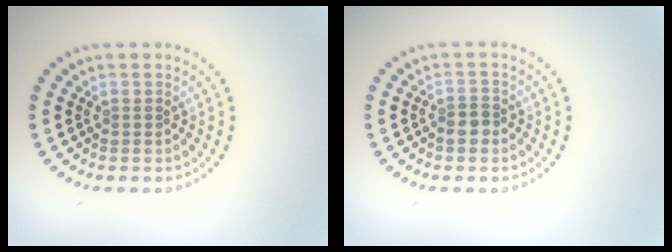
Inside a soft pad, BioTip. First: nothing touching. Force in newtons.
{"total": 1.6, "press": 1.5, "slide": 0.7}